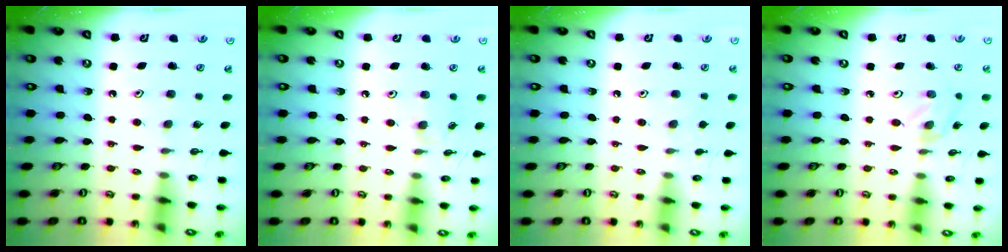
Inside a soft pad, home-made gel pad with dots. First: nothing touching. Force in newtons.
{"total": 2.9, "press": 2.8, "slide": 0.5}
{"total": 2.8, "press": 2.7, "slide": 0.5}
{"total": 1.6, "press": 1.5, "slide": 0.3}